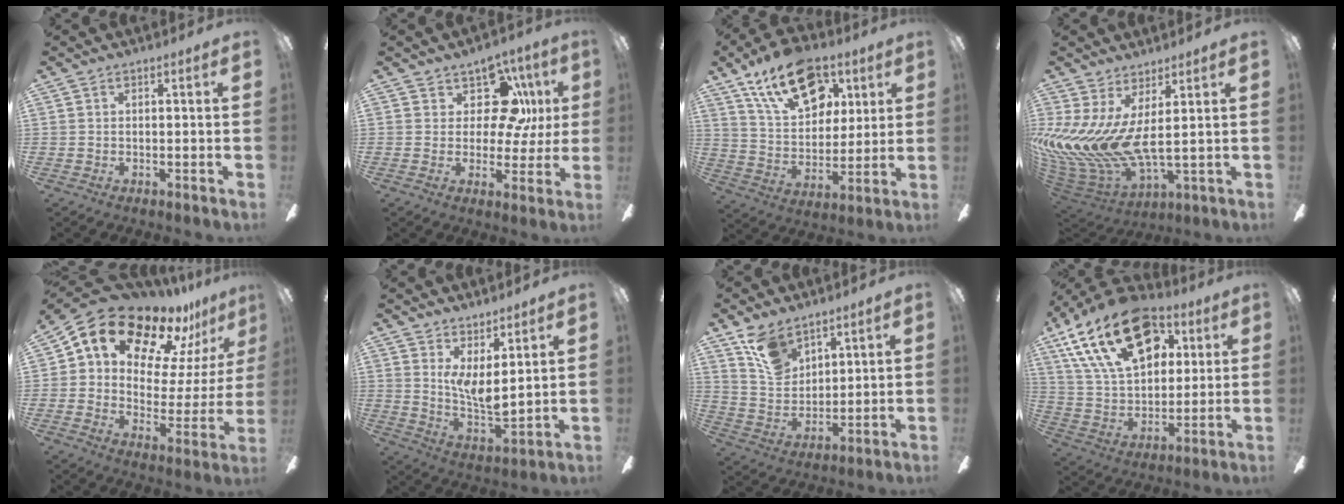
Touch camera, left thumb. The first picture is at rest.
{"total": 12.5, "force": [5.3, 8.0, 8.0], "torque": [-0.124, -0.016, 0.100]}
{"total": 20.1, "force": [11.1, 11.9, 11.7], "torque": [-0.185, -0.042, 0.199]}
{"total": 12.1, "force": [3.0, 5.7, 10.2], "torque": [-0.257, -0.067, 0.052]}
{"total": 18.2, "force": [11.3, 10.8, 9.2], "torque": [-0.163, -0.071, 0.196]}
{"total": 7.4, "force": [4.9, 2.2, 5.2], "torque": [-0.100, -0.045, 0.089]}
{"total": 10.3, "force": [7.7, 5.5, 4.0], "torque": [-0.091, -0.030, 0.151]}
{"total": 24.5, "force": [11.9, 14.7, 15.6], "torque": [-0.275, -0.044, 0.211]}